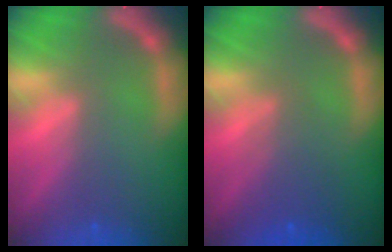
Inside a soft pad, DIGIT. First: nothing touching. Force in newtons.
{"total": 3.6}